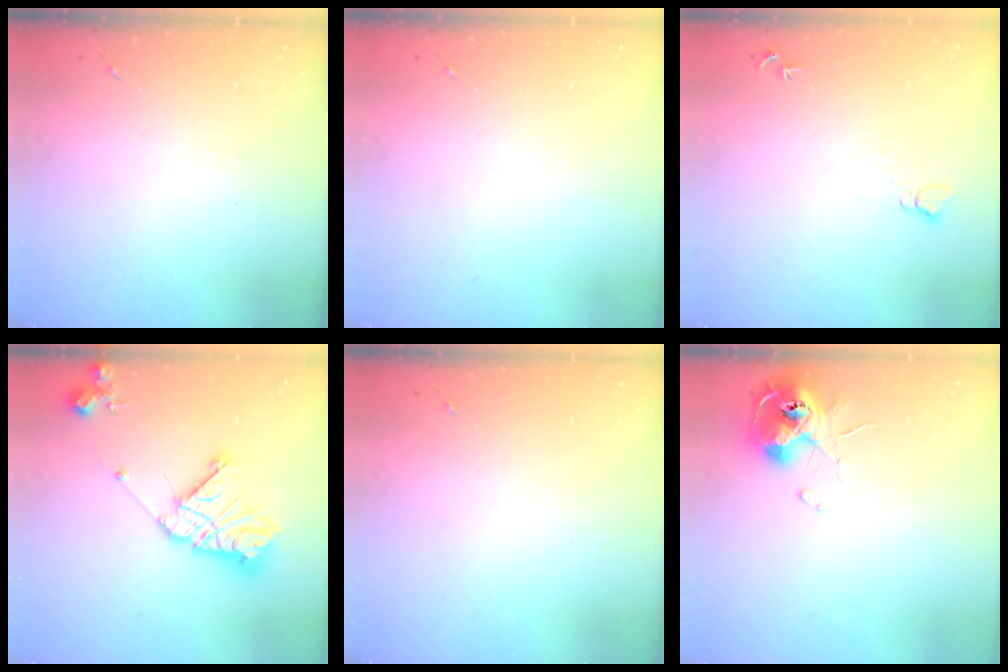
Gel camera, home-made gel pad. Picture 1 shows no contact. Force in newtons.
{"total": 0.0}
{"total": 5.7, "press": 5.7, "slide": 0.7}
{"total": 17.8, "press": 17.7, "slide": 2.1}
{"total": 0.0}
{"total": 11.3, "press": 11.3, "slide": 0.6}